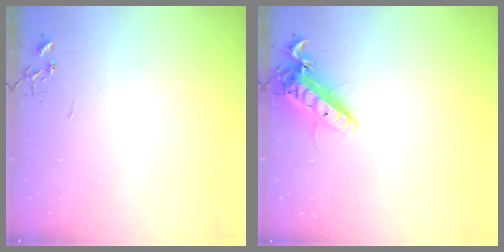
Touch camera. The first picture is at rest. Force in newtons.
{"total": 15.0, "press": 14.8, "slide": 2.4}